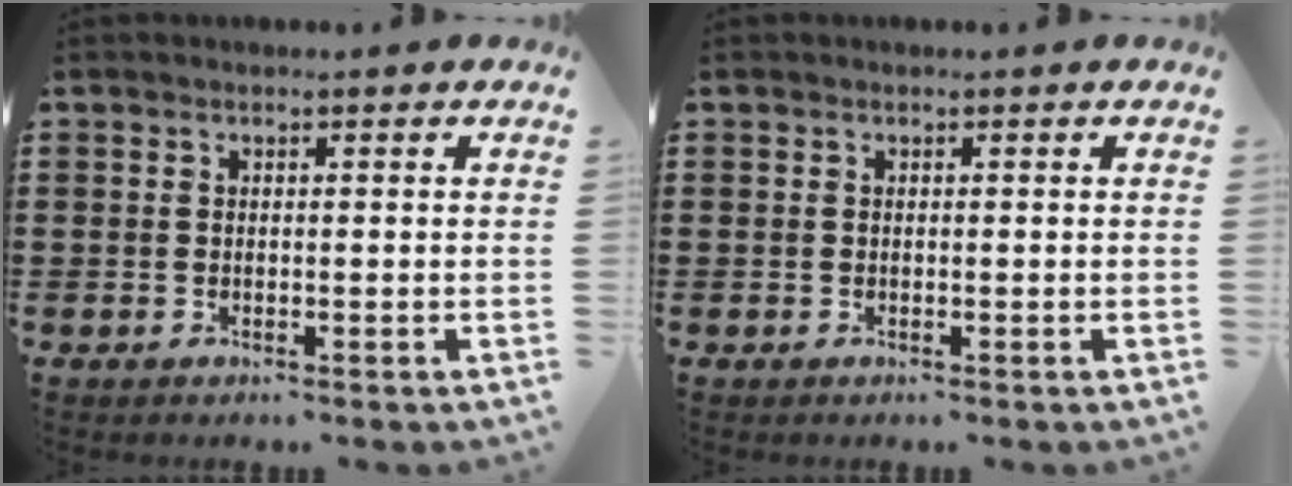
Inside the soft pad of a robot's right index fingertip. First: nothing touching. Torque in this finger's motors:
{"motor_torque": [0.00, 0.00, 0.00, 0.00]}